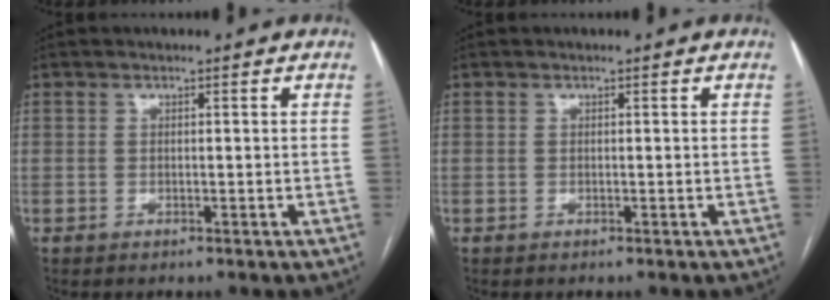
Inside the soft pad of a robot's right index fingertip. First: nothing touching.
{"total": 0.0}